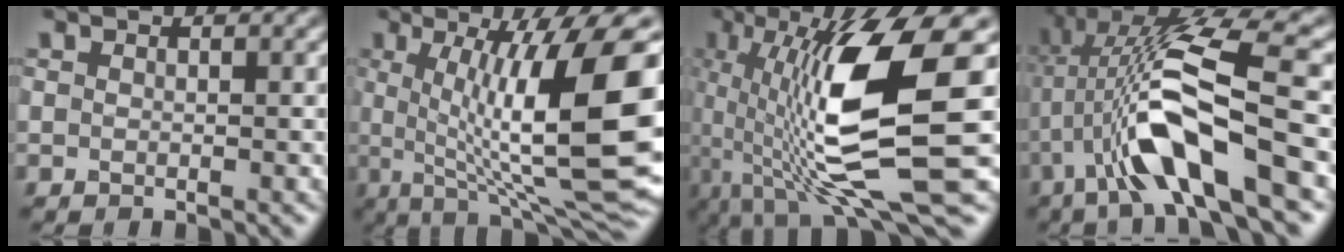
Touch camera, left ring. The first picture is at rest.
{"total": 14.9, "force": [1.1, 3.5, 14.4], "torque": [-0.195, 0.003, 0.020]}
{"total": 13.3, "force": [-0.5, 3.4, 12.9], "torque": [-0.226, -0.004, -0.008]}
{"total": 10.5, "force": [-2.4, 2.7, 9.8], "torque": [-0.198, 0.016, -0.052]}